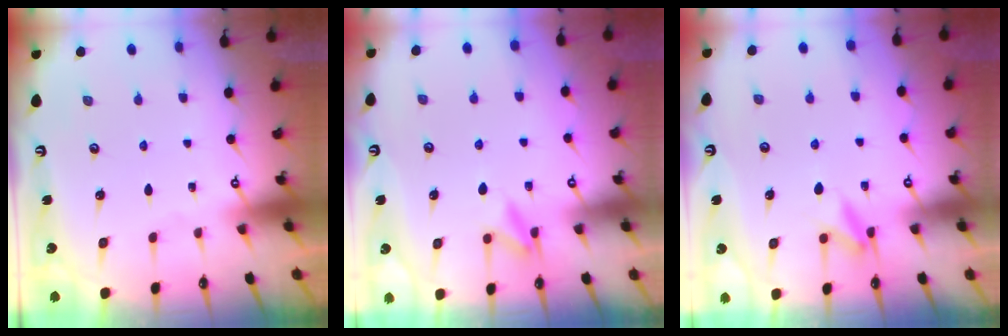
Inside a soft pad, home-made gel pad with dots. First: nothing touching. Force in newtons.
{"total": 9.0, "press": 9.0, "slide": 1.1}
{"total": 6.6, "press": 6.3, "slide": 1.9}